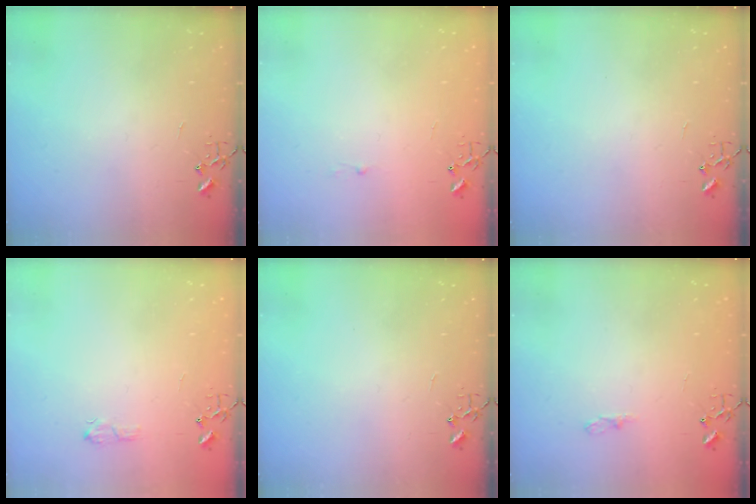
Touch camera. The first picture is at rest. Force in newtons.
{"total": 1.8, "press": 1.8, "slide": 0.2}
{"total": 0.0}
{"total": 5.5, "press": 5.5, "slide": 0.8}
{"total": 0.0}
{"total": 5.0, "press": 4.9, "slide": 0.6}